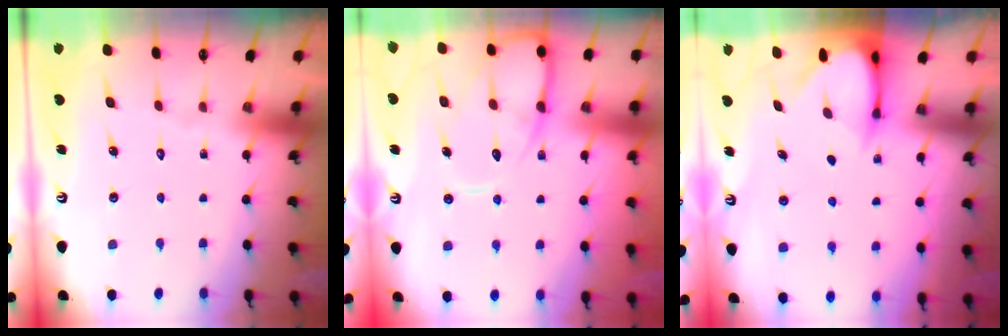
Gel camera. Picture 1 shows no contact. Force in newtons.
{"total": 11.6, "press": 11.6, "slide": 1.0}
{"total": 3.4, "press": 3.4, "slide": 0.3}